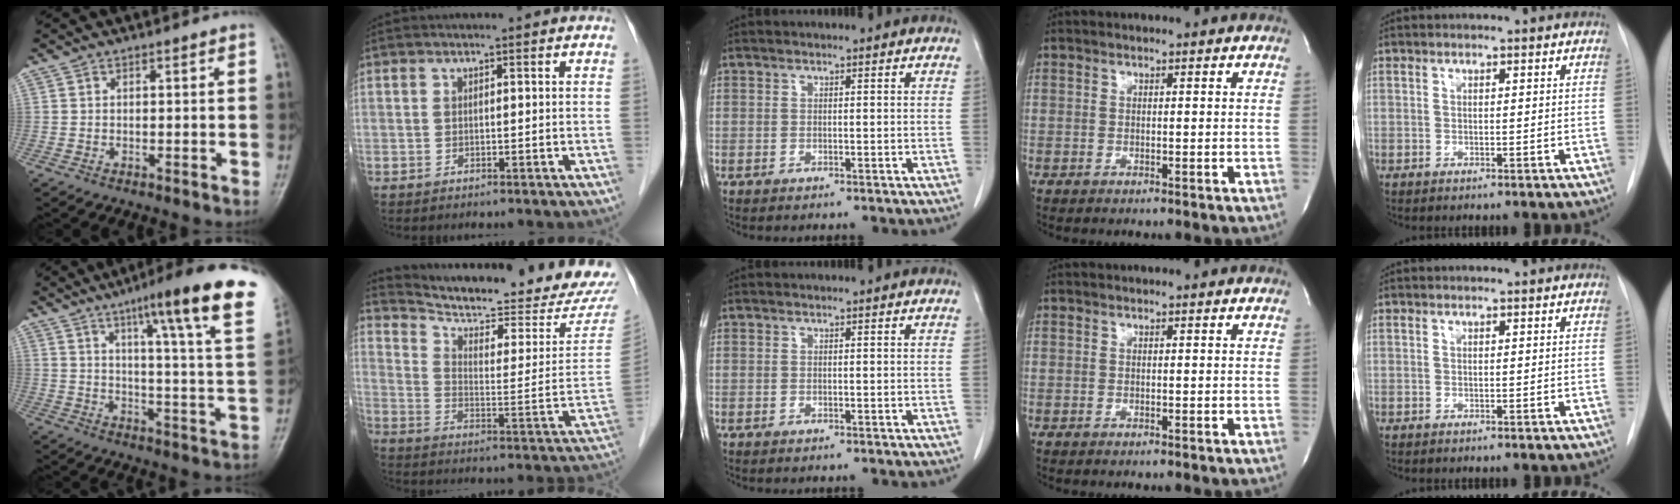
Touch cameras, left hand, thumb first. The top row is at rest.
{"thumb": {"total": 22.1, "force": [12.8, 2.2, 17.9], "torque": [-0.231, -0.041, 0.165]}, "index": {"total": 21.4, "force": [20.6, 0.8, 5.5], "torque": [-0.097, -0.087, 0.277]}}